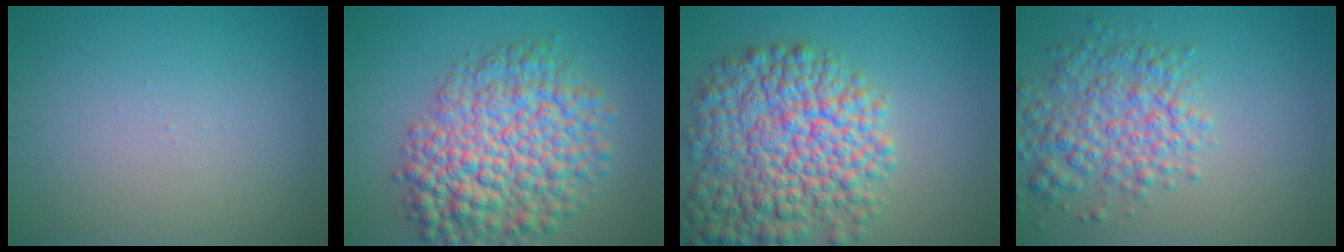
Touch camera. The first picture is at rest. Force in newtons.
{"total": 9.9, "press": 9.9, "slide": 0.2}
{"total": 10.5, "press": 10.5, "slide": 0.5}
{"total": 5.2, "press": 5.2, "slide": 0.1}